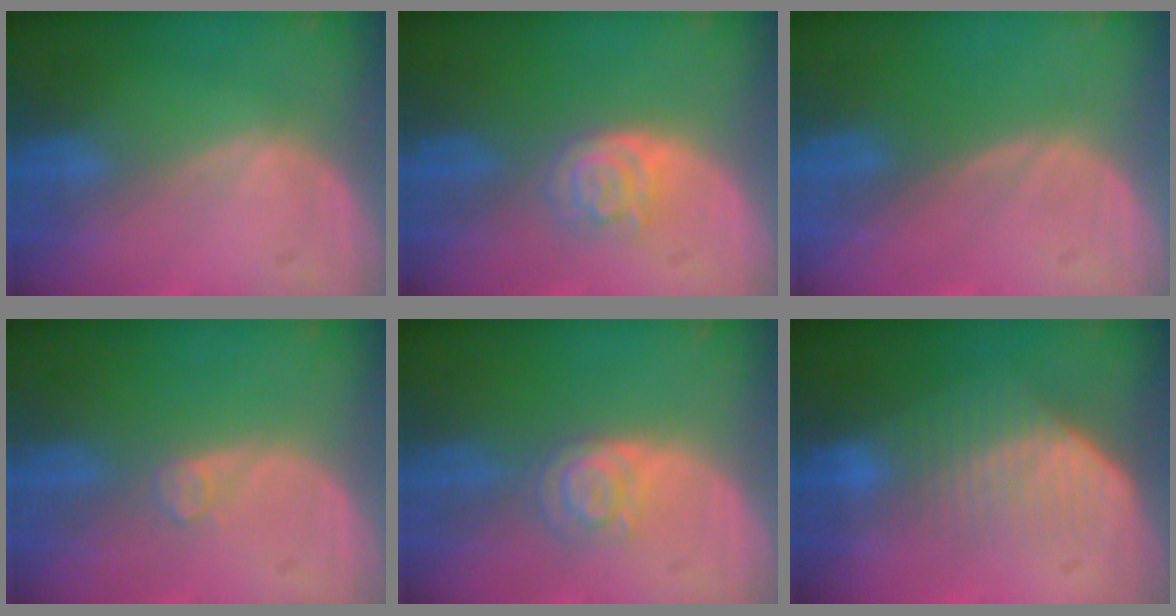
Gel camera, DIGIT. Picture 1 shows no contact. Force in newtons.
{"total": 4.1, "press": 3.6, "slide": 1.9}
{"total": 0.0}
{"total": 1.5, "press": 1.5, "slide": 0.2}
{"total": 4.5, "press": 3.9, "slide": 2.2}
{"total": 7.4, "press": 6.2, "slide": 4.0}